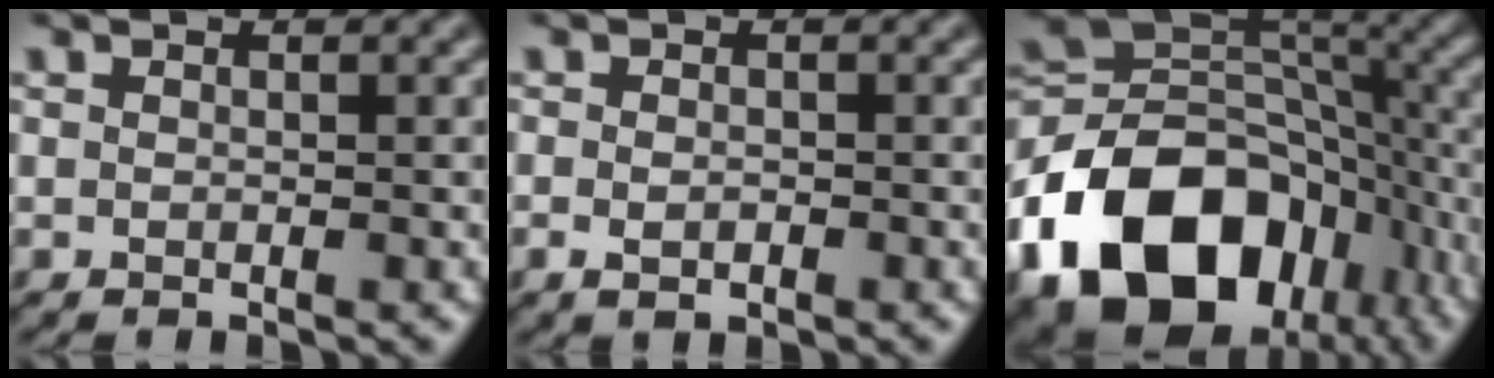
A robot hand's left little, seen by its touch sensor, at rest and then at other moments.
{"total": 1.6, "force": [-0.6, 1.0, 1.1], "torque": [-0.020, -0.002, -0.013]}
{"total": 16.5, "force": [-7.8, 11.2, 9.4], "torque": [-0.181, -0.011, -0.137]}